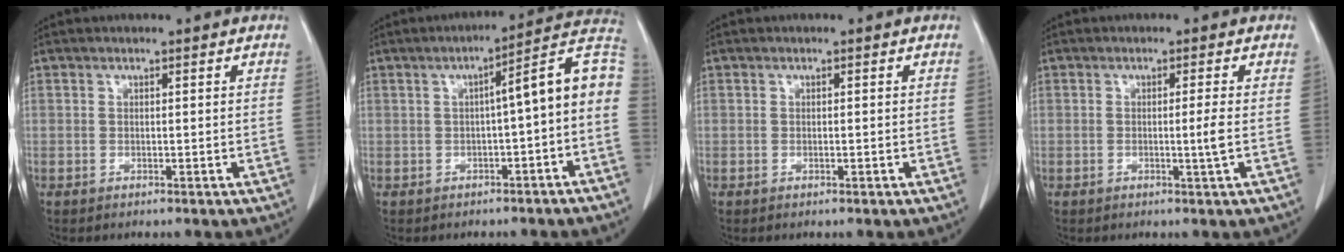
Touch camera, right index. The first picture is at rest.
{"total": 9.5, "force": [-0.6, 0.8, 9.4], "torque": [-0.117, 0.037, -0.016]}
{"total": 0.6, "force": [-0.1, 0.1, 0.6], "torque": [-0.011, 0.000, -0.001]}
{"total": 2.3, "force": [-0.4, -0.7, 2.2], "torque": [-0.035, -0.004, -0.008]}